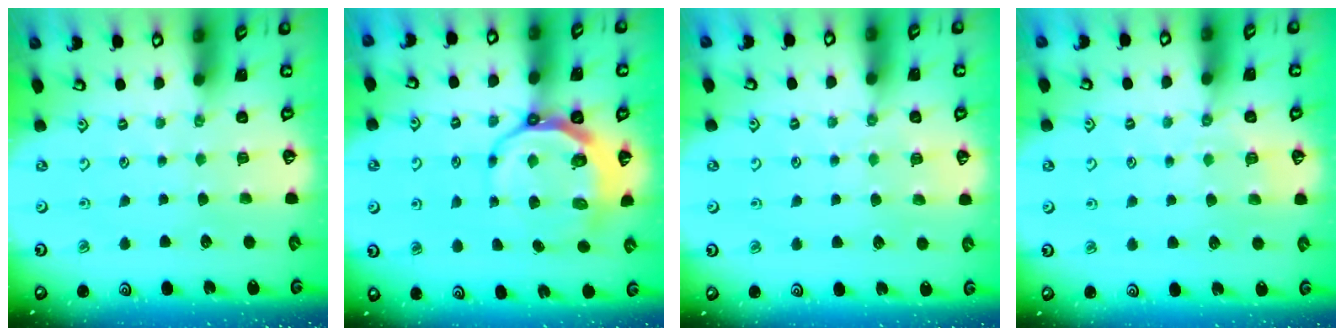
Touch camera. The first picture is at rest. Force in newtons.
{"total": 8.3, "press": 7.5, "slide": 3.6}
{"total": 4.3, "press": 4.3, "slide": 0.4}
{"total": 3.0, "press": 2.9, "slide": 0.7}